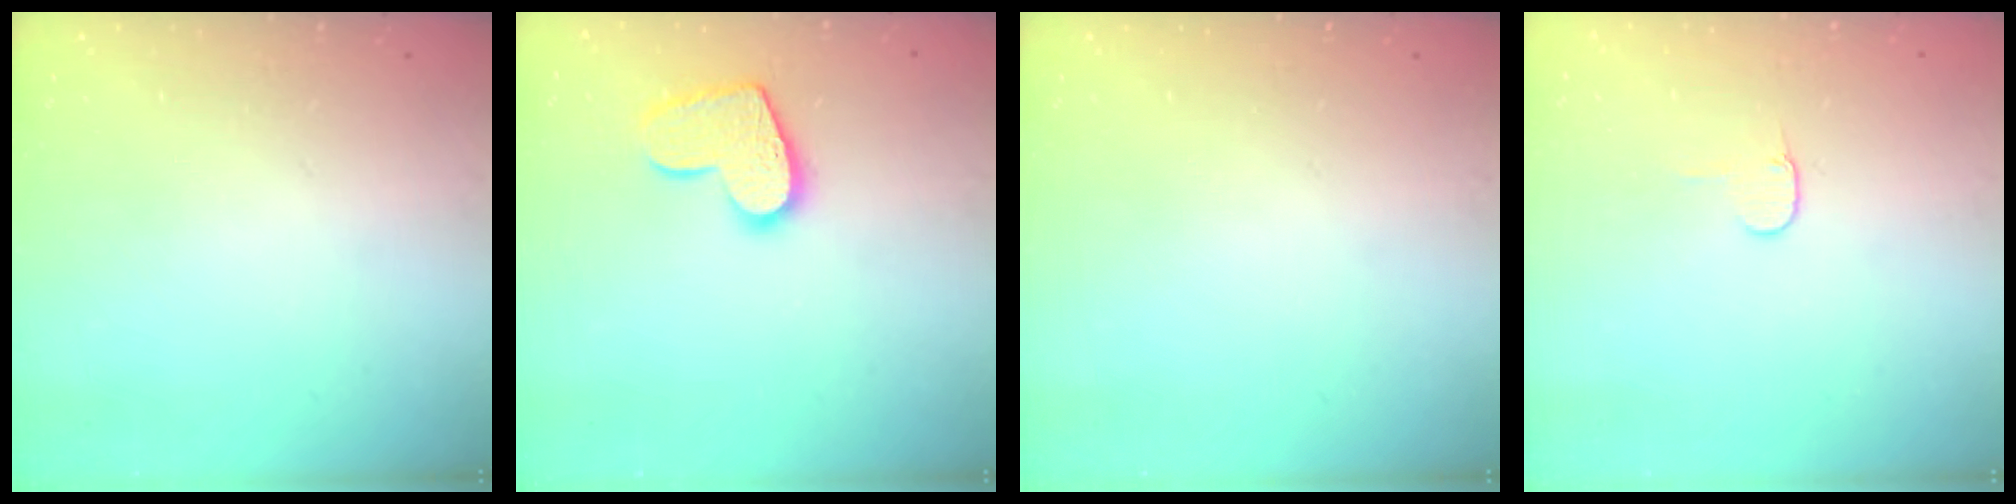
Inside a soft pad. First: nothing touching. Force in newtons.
{"total": 12.1, "press": 12.0, "slide": 0.8}
{"total": 0.0}
{"total": 3.8, "press": 3.8, "slide": 0.4}